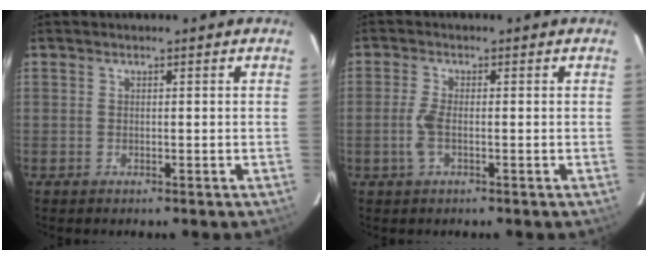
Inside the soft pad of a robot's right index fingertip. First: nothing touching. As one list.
[{"total": 3.3, "force": [-0.9, 0.8, 3.0], "torque": [-0.069, 0.001, -0.019]}]